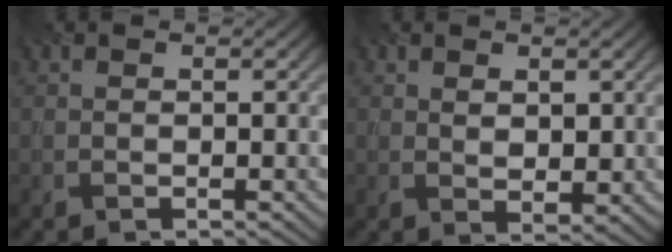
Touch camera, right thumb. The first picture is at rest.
{"total": 2.2, "force": [1.0, 1.3, 1.3], "torque": [-0.030, -0.009, 0.023]}